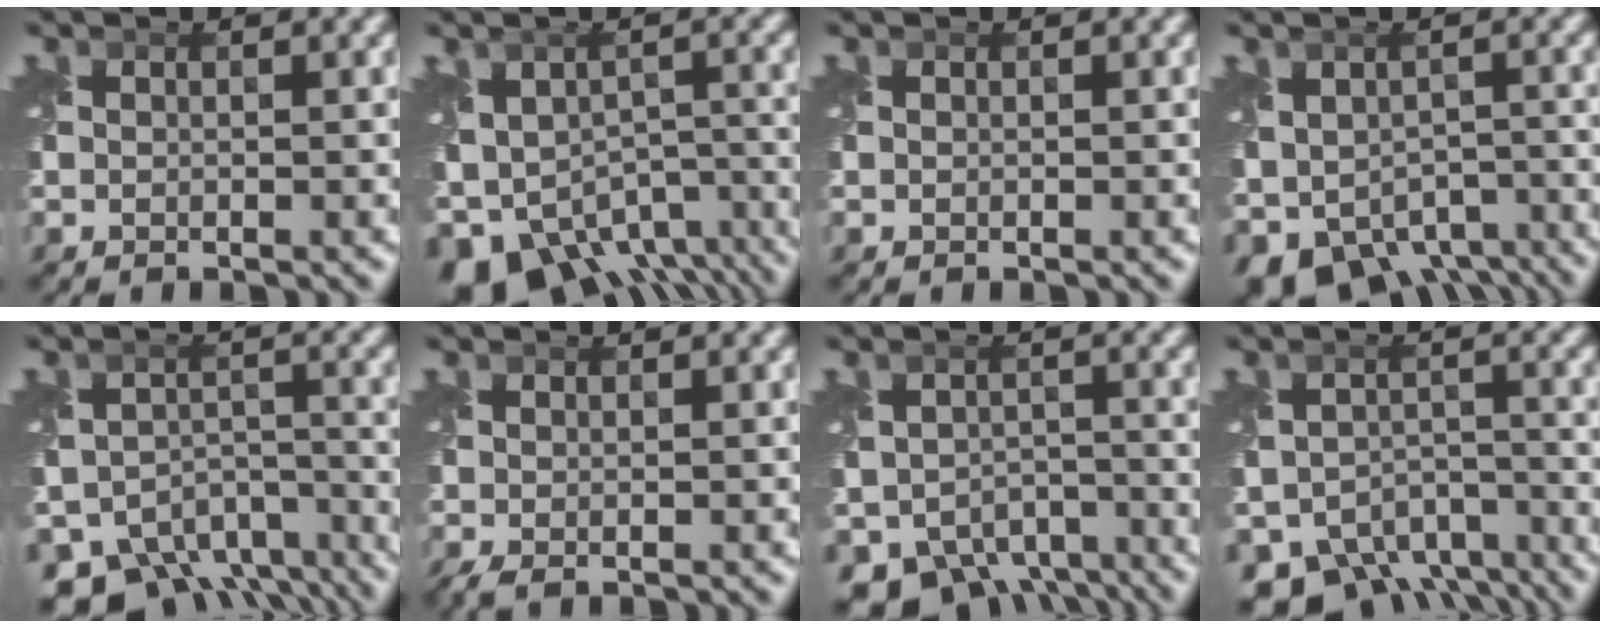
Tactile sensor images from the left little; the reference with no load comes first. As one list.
[{"total": 12.2, "force": [-8.1, 6.8, 6.0], "torque": [-0.114, -0.027, -0.101]}, {"total": 0.0}, {"total": 8.2, "force": [-4.5, 5.2, 4.5], "torque": [-0.086, -0.025, -0.062]}, {"total": 12.2, "force": [-9.8, 6.2, 3.6], "torque": [-0.050, -0.020, -0.125]}, {"total": 0.8, "force": [-0.2, 0.3, 0.7], "torque": [-0.022, -0.005, -0.003]}, {"total": 8.8, "force": [-6.5, 5.0, 3.1], "torque": [-0.055, -0.024, -0.093]}, {"total": 10.8, "force": [-8.6, 5.6, 3.4], "torque": [-0.049, -0.022, -0.113]}]